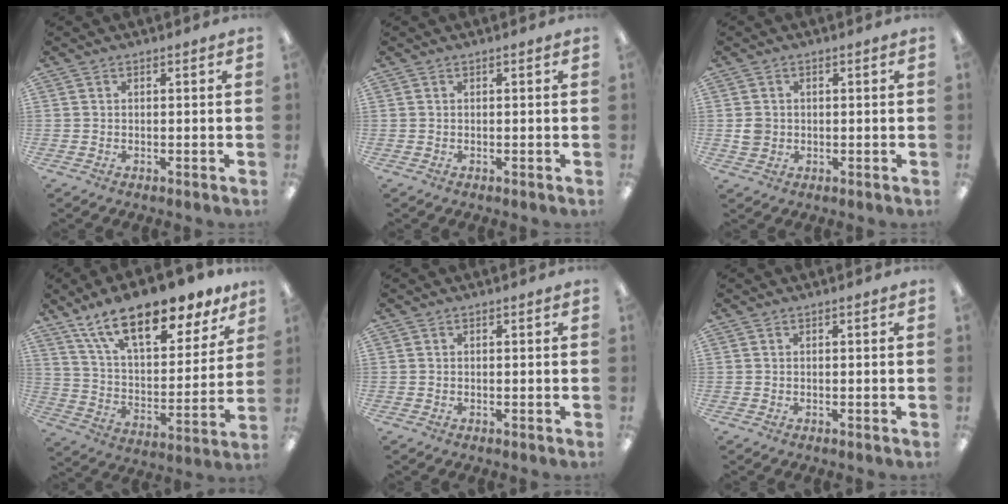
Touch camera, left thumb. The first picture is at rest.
{"total": 0.0}
{"total": 3.1, "force": [-0.1, 2.9, 1.1], "torque": [-0.012, 0.002, -0.003]}
{"total": 19.5, "force": [14.4, 7.1, 11.0], "torque": [-0.184, -0.093, 0.250]}
{"total": 0.0}
{"total": 0.0}